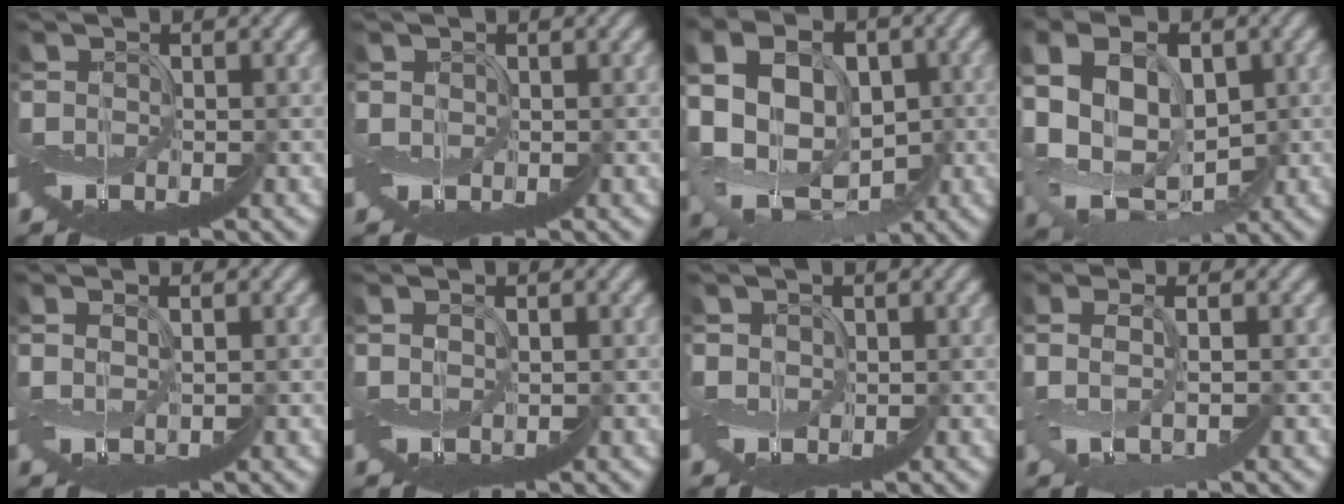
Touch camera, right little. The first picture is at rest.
{"total": 1.2, "force": [1.2, 0.2, 0.1], "torque": [-0.001, -0.003, 0.018]}
{"total": 7.2, "force": [1.9, 5.4, 4.4], "torque": [-0.114, 0.003, 0.036]}
{"total": 7.4, "force": [3.2, 4.7, 4.7], "torque": [-0.114, 0.000, 0.056]}
{"total": 2.7, "force": [2.5, -1.1, -0.1], "torque": [-0.017, 0.001, 0.052]}
{"total": 2.0, "force": [1.9, 0.0, 0.5], "torque": [-0.014, -0.008, 0.042]}
{"total": 2.5, "force": [2.2, 1.1, 0.5], "torque": [-0.010, -0.010, 0.040]}
{"total": 3.3, "force": [2.5, -2.1, 0.3], "torque": [-0.034, 0.013, 0.042]}